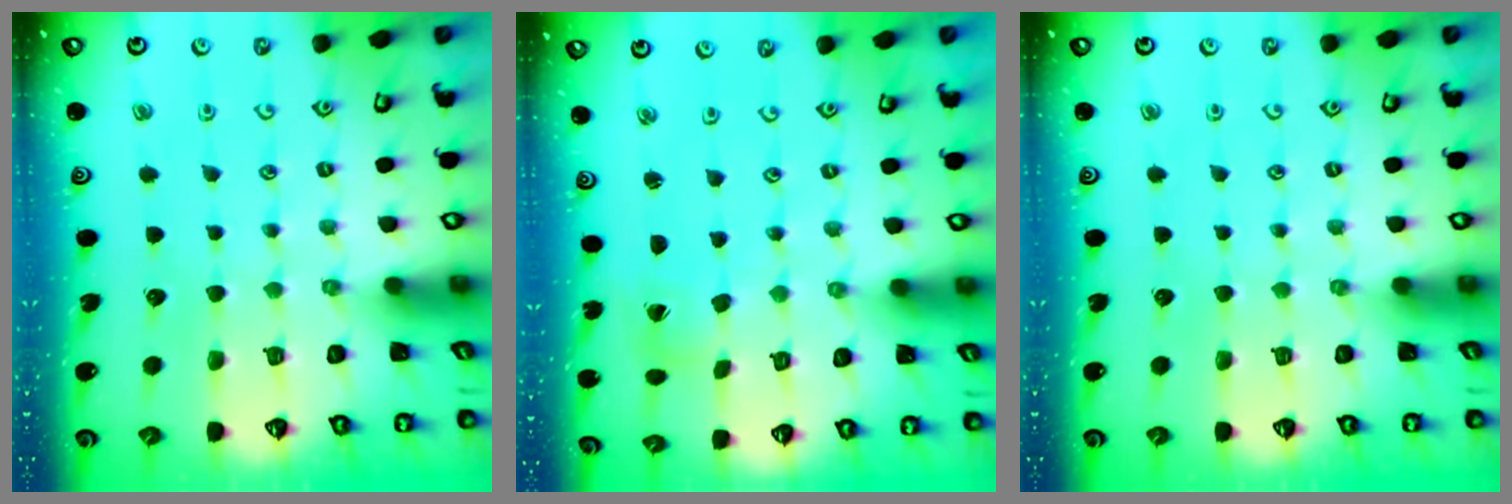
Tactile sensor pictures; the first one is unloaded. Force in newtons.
{"total": 2.1, "press": 2.1, "slide": 0.2}
{"total": 0.0}